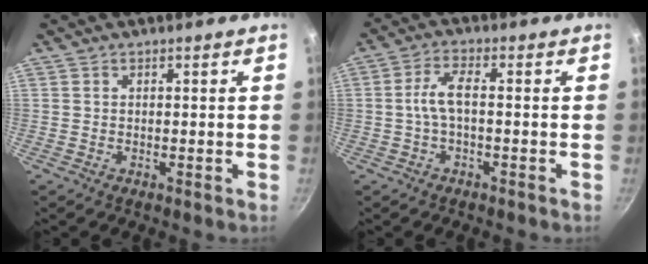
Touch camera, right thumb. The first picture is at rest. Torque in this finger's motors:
{"motor_torque": [-0.40, 0.51, 0.87, 0.04, 0.06]}